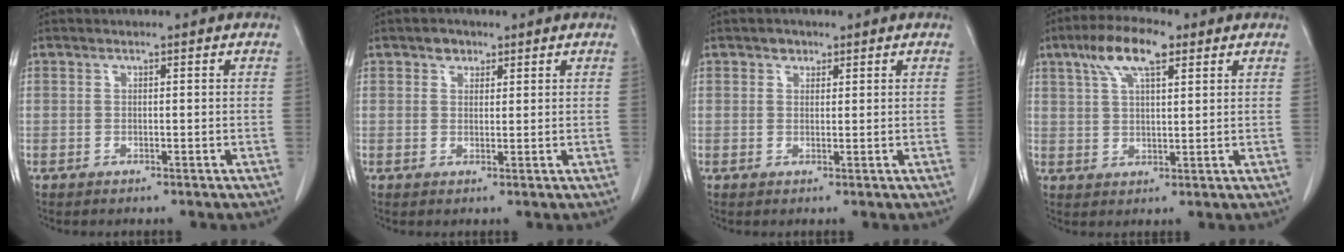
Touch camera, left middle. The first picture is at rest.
{"total": 1.9, "force": [1.2, 1.4, 0.5], "torque": [-0.007, 0.001, 0.018]}
{"total": 1.4, "force": [0.9, 1.0, 0.3], "torque": [-0.002, -0.002, 0.013]}
{"total": 8.2, "force": [4.5, 2.4, 6.4], "torque": [-0.127, 0.019, 0.082]}